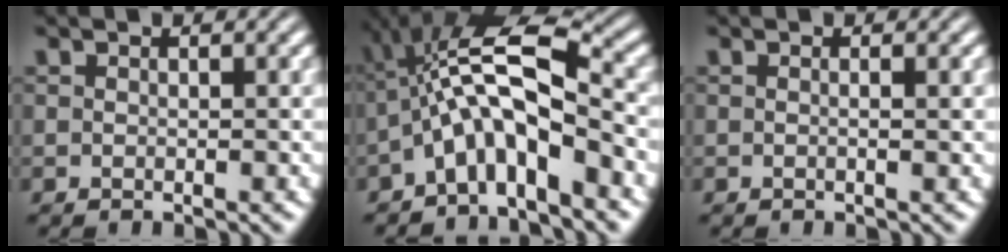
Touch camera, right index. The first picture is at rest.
{"total": 8.2, "force": [0.3, 4.4, 7.0], "torque": [-0.139, -0.008, 0.005]}
{"total": 0.7, "force": [-0.1, -0.4, 0.6], "torque": [-0.011, -0.001, -0.002]}